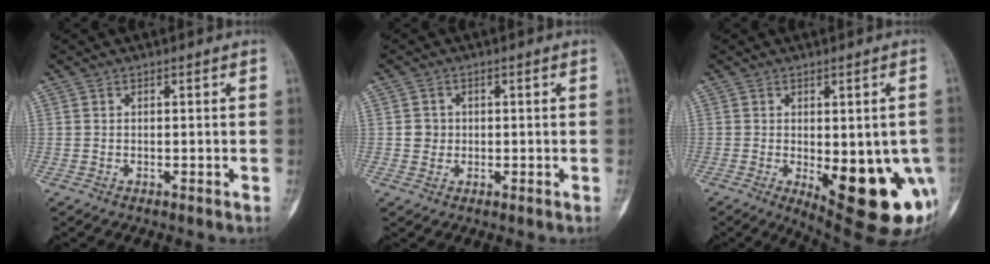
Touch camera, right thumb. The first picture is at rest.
{"total": 2.5, "force": [0.1, 2.4, 0.7], "torque": [0.001, 0.005, 0.002]}
{"total": 17.4, "force": [-5.0, 6.8, 15.2], "torque": [-0.130, -0.009, -0.042]}